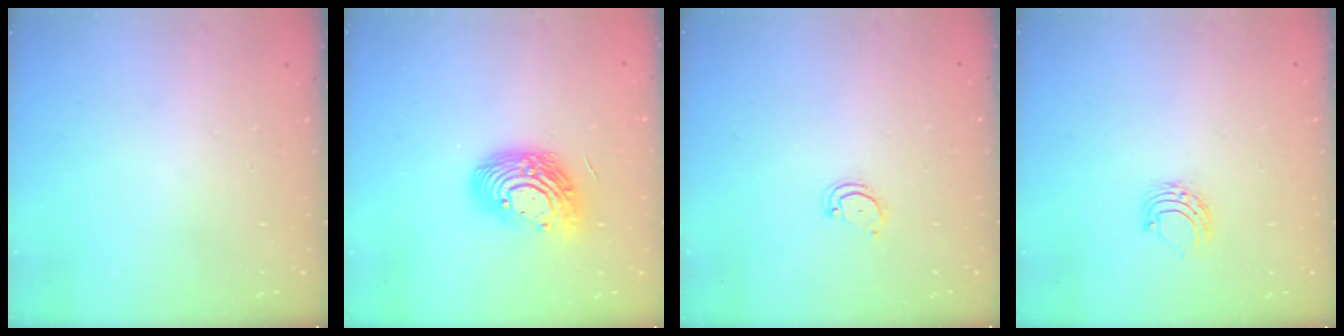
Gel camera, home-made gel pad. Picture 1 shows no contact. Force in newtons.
{"total": 14.2, "press": 14.1, "slide": 1.2}
{"total": 3.5, "press": 3.5, "slide": 0.5}
{"total": 4.9, "press": 4.9, "slide": 0.4}